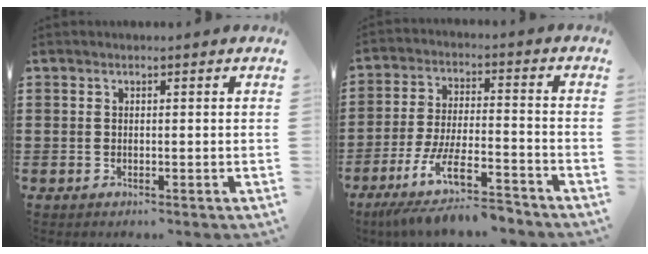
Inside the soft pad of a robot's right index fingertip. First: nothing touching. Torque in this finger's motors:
{"motor_torque": [0.07, -0.07, 0.08, 0.05]}